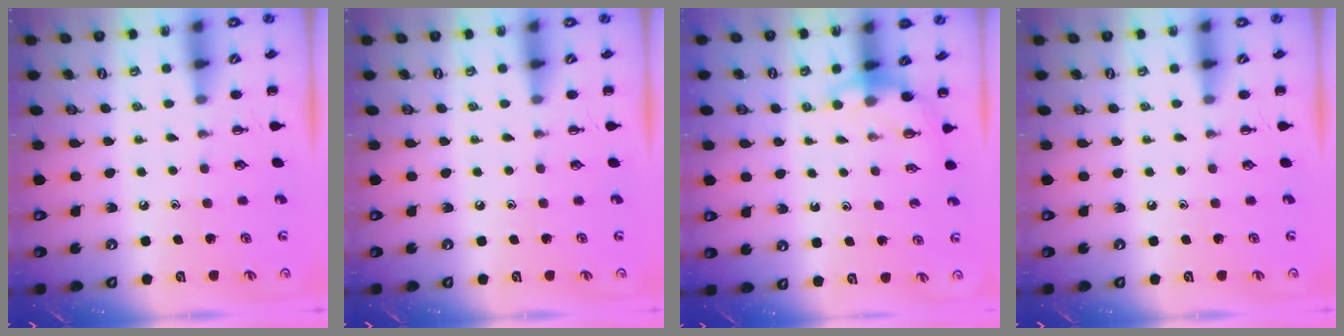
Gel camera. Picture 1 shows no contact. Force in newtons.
{"total": 0.0}
{"total": 4.7, "press": 4.7, "slide": 0.4}
{"total": 0.0}